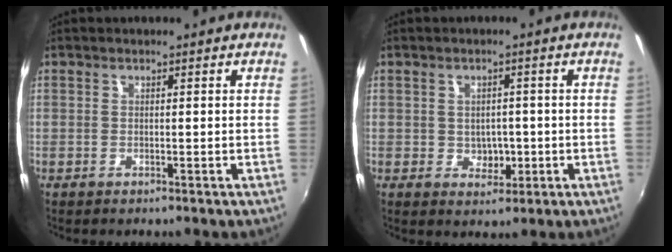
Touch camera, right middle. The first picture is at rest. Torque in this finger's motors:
{"motor_torque": [0.03, -0.06, 0.06, 0.00]}